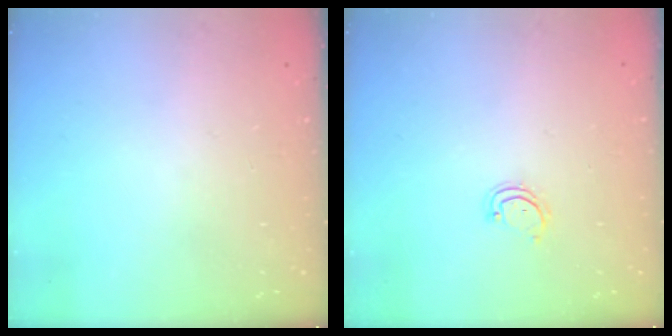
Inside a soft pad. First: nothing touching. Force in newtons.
{"total": 2.8, "press": 2.8, "slide": 0.3}